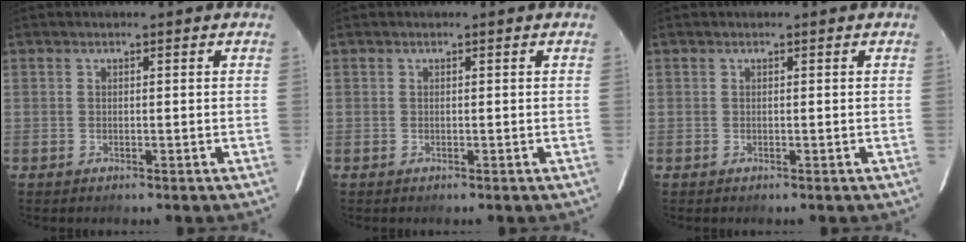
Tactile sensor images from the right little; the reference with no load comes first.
{"total": 0.0}
{"total": 0.0}